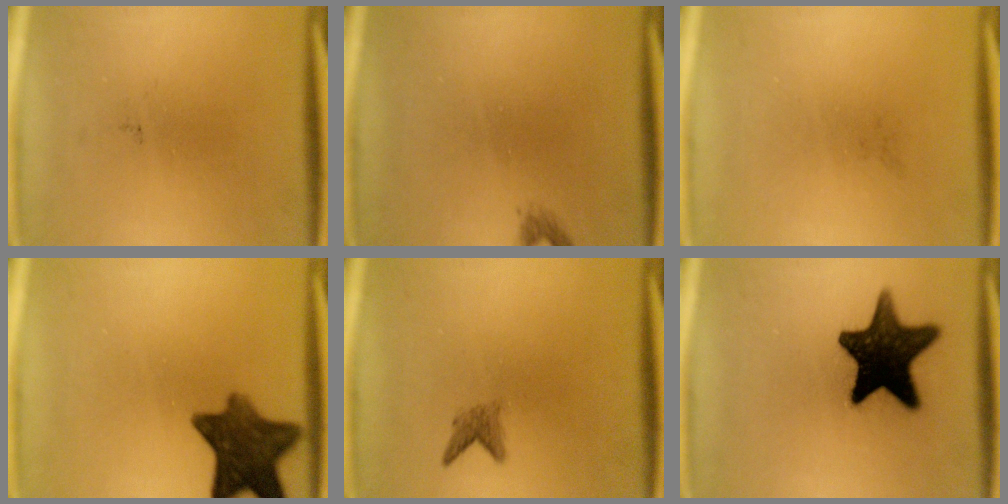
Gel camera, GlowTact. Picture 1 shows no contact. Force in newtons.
{"total": 0.9}
{"total": 0.0}
{"total": 10.7}
{"total": 1.7}
{"total": 16.0}